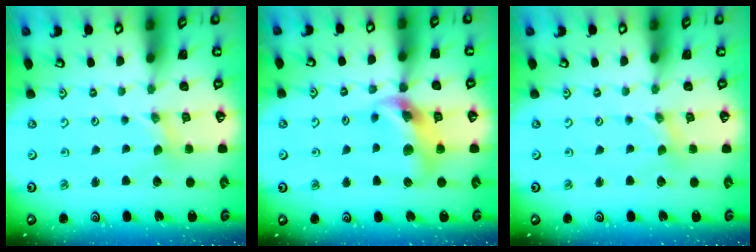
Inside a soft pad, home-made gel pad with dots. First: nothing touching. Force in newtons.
{"total": 13.1, "press": 13.0, "slide": 1.9}
{"total": 0.0}